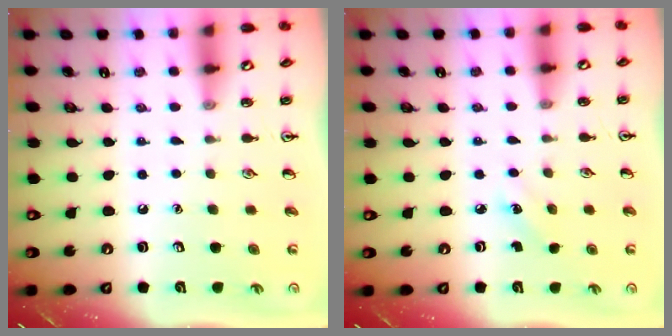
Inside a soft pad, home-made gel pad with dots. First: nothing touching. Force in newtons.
{"total": 2.4, "press": 2.3, "slide": 0.9}